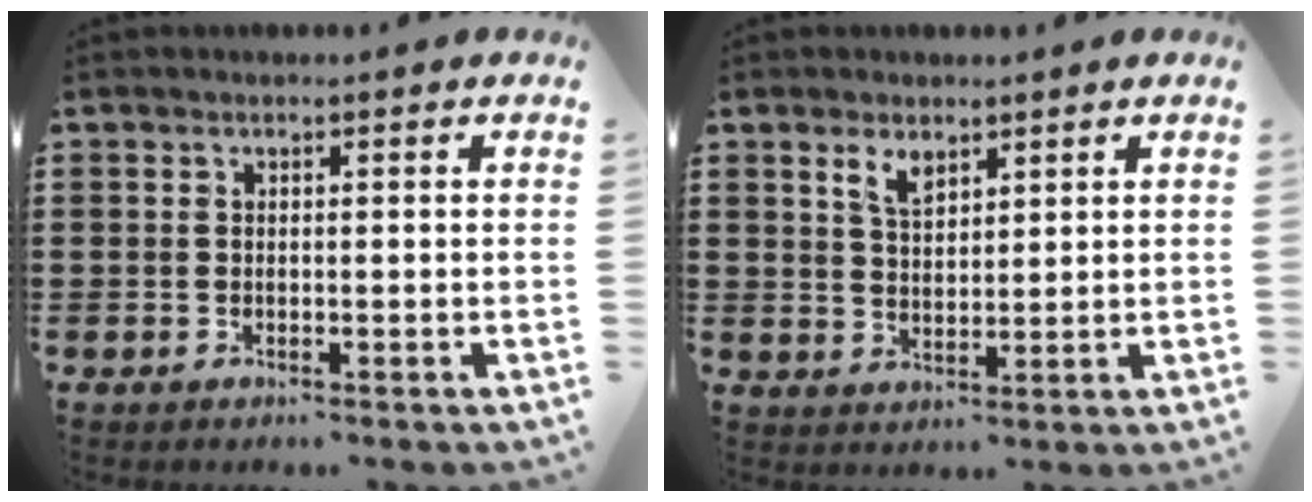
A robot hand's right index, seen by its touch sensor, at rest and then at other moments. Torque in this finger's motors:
{"motor_torque": [0.10, -0.07, 0.13, 0.05]}